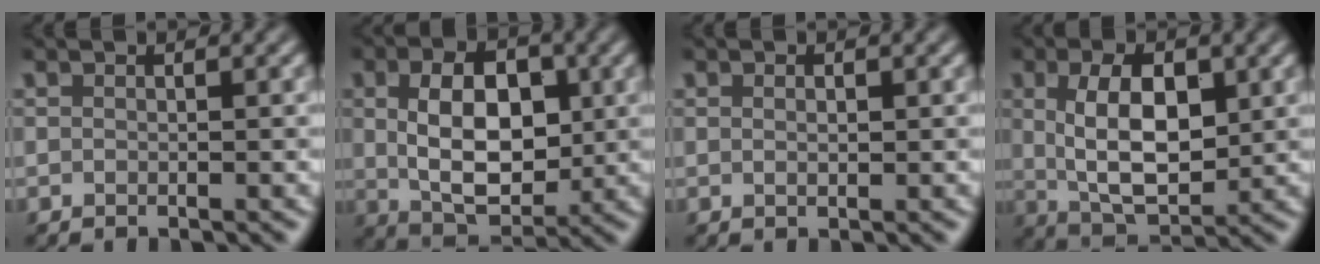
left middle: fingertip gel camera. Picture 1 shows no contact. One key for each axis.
{"total": 7.6, "fx": 0.7, "fy": 4.7, "fz": 5.9, "tx": -0.102, "ty": -0.001, "tz": 0.013}
{"total": 0.8, "fx": 0.2, "fy": 0.4, "fz": 0.6, "tx": -0.010, "ty": 0.000, "tz": 0.004}
{"total": 6.9, "fx": 1.1, "fy": 3.5, "fz": 5.9, "tx": -0.108, "ty": -0.001, "tz": 0.024}